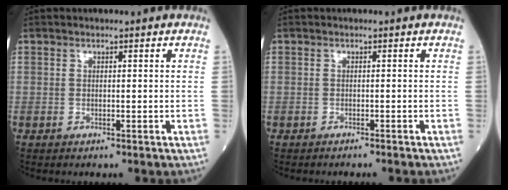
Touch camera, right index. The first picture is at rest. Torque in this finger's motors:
{"motor_torque": [0.09, -0.02, -0.03, -0.01]}